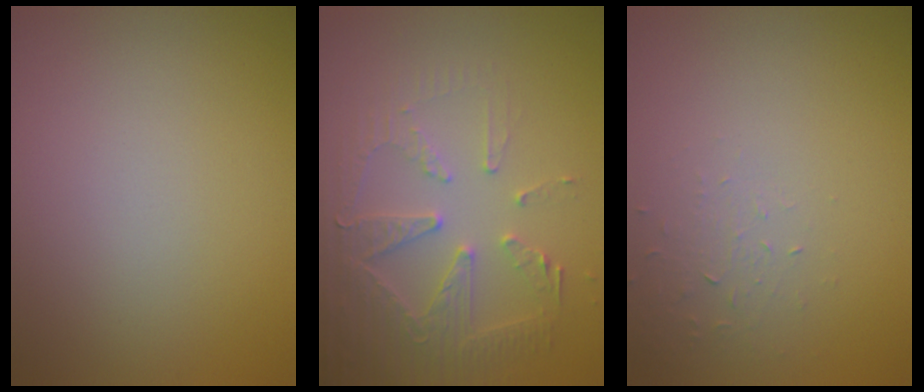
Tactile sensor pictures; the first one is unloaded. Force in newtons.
{"total": 4.2, "press": 4.1, "slide": 1.0}
{"total": 1.0, "press": 0.4, "slide": 0.9}